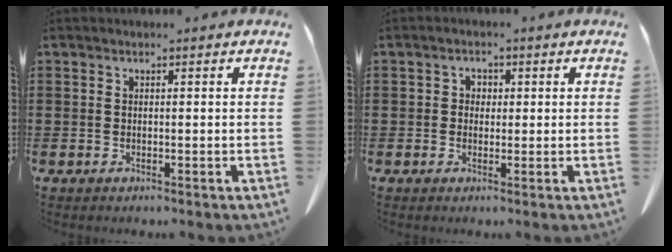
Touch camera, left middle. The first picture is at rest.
{"total": 1.6, "force": [0.1, 1.4, 0.7], "torque": [-0.019, 0.008, 0.001]}